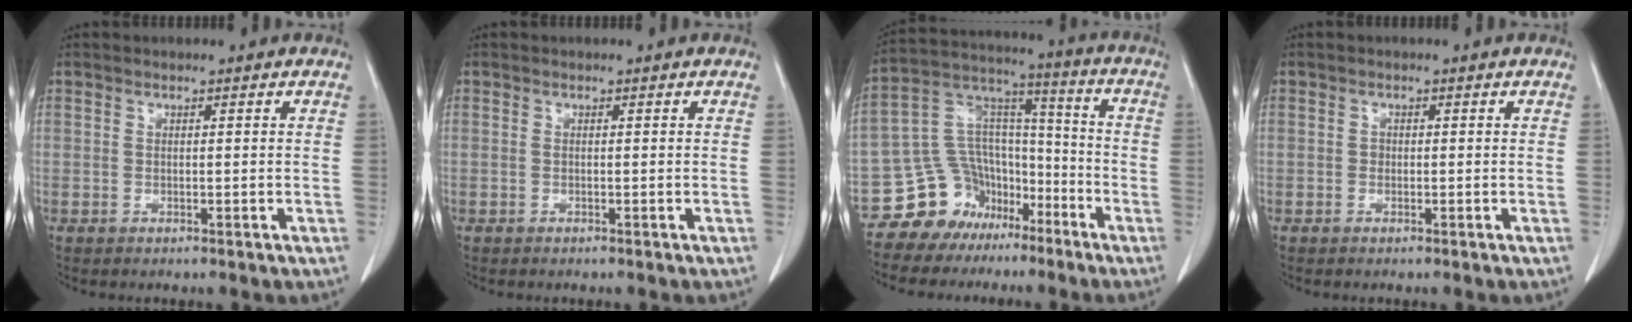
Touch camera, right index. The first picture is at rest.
{"total": 0.0}
{"total": 12.9, "force": [-8.6, 9.2, 2.8], "torque": [-0.061, 0.080, -0.147]}
{"total": 0.5, "force": [0.0, 0.5, 0.2], "torque": [0.000, 0.004, 0.000]}